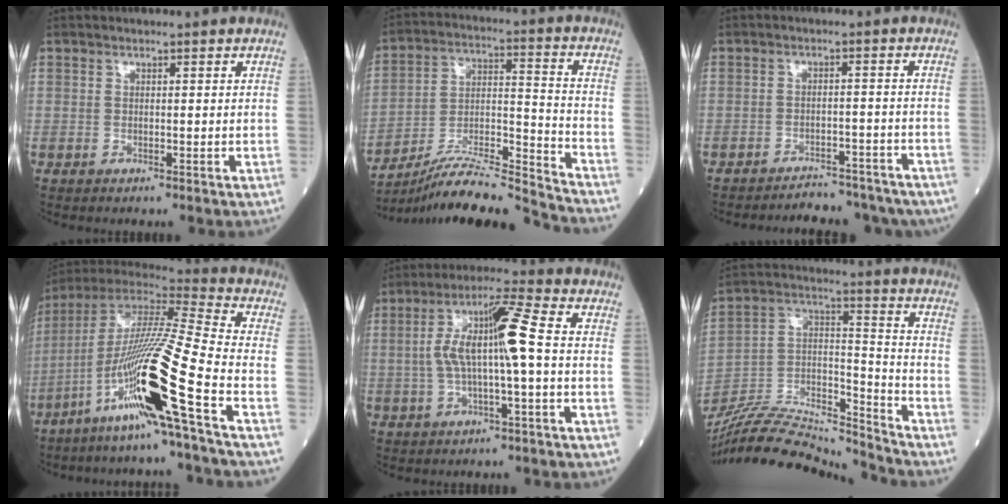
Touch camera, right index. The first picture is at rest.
{"total": 18.0, "force": [-17.1, -1.4, 5.6], "torque": [-0.108, 0.005, -0.293]}
{"total": 11.1, "force": [-10.4, 3.3, 2.3], "torque": [-0.023, 0.012, -0.122]}
{"total": 20.9, "force": [-8.9, -1.4, 18.8], "torque": [-0.384, -0.031, -0.173]}
{"total": 10.1, "force": [0.0, 0.9, 10.1], "torque": [-0.195, 0.028, -0.004]}
{"total": 21.0, "force": [-20.2, 1.6, 5.4], "torque": [-0.114, 0.022, -0.346]}